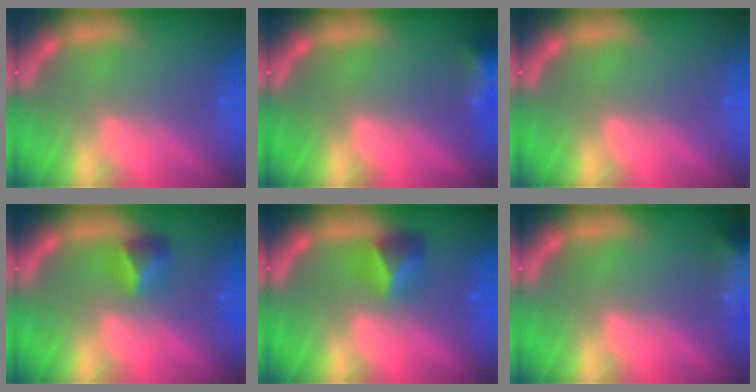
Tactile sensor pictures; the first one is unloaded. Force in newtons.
{"total": 4.4}
{"total": 0.0}
{"total": 2.4}
{"total": 2.9}
{"total": 9.0}